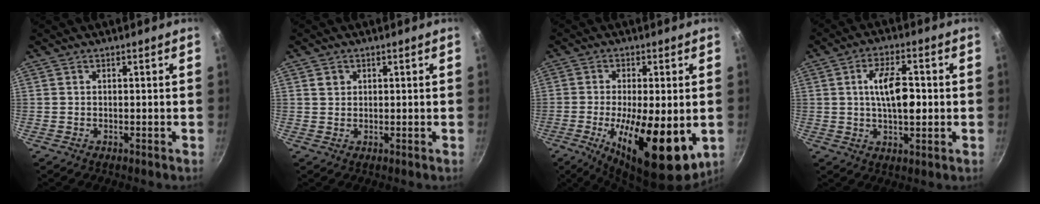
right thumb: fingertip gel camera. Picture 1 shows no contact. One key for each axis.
{"total": 1.8, "fx": 0.8, "fy": 1.5, "fz": 0.5, "tx": 0.000, "ty": -0.003, "tz": 0.012}
{"total": 20.0, "fx": -5.1, "fy": 7.2, "fz": 17.9, "tx": -0.261, "ty": -0.028, "tz": -0.057}
{"total": 9.4, "fx": 0.7, "fy": 4.3, "fz": 8.3, "tx": -0.132, "ty": 0.003, "tz": 0.011}